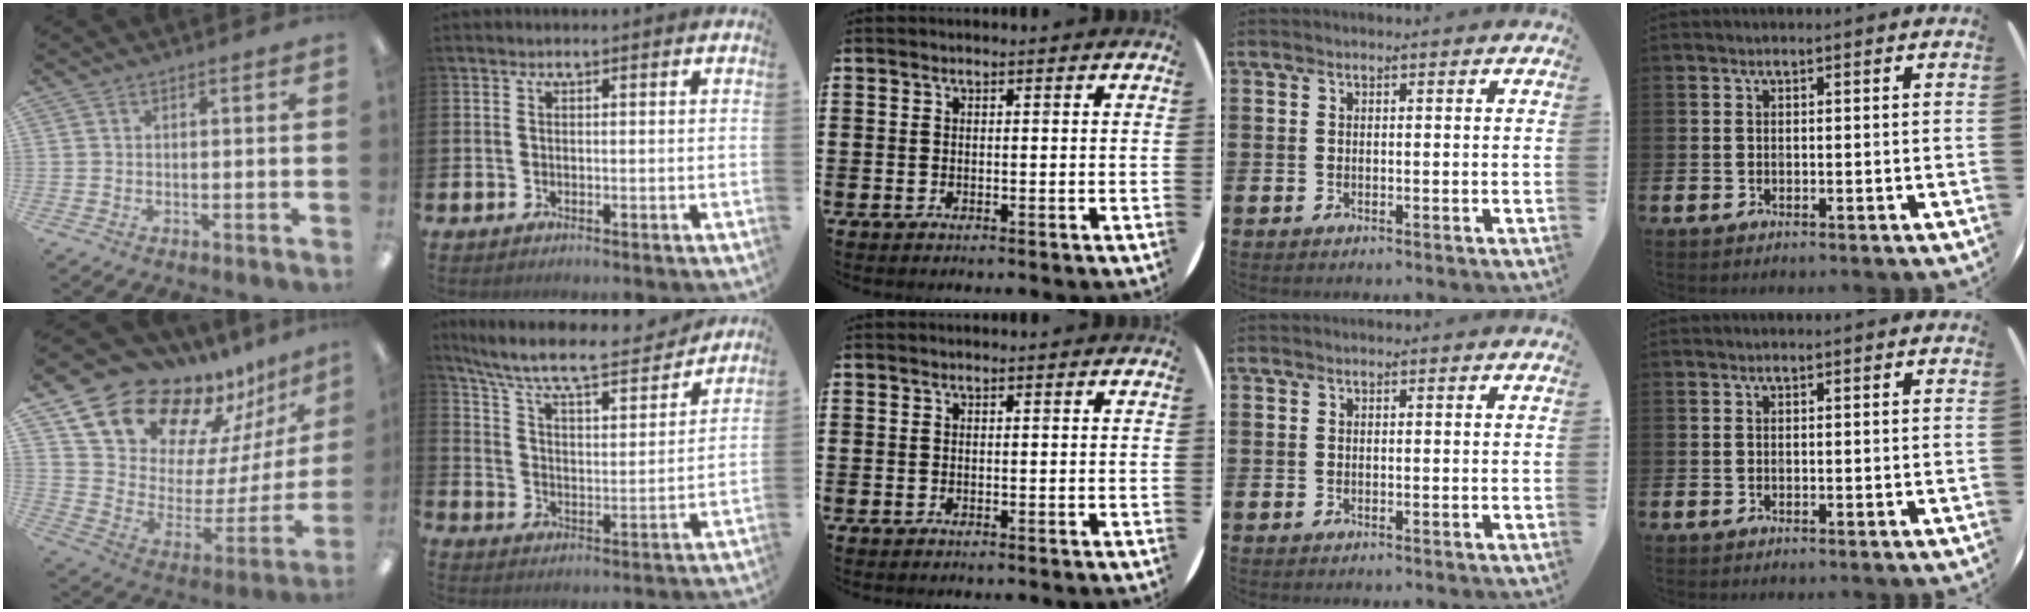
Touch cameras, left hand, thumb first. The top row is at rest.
{"thumb": {"total": 17.5, "force": [15.0, 7.6, 4.7], "torque": [-0.102, -0.124, 0.276]}, "index": {"total": 9.2, "force": [8.4, 1.7, 3.6], "torque": [-0.099, -0.059, 0.138]}}